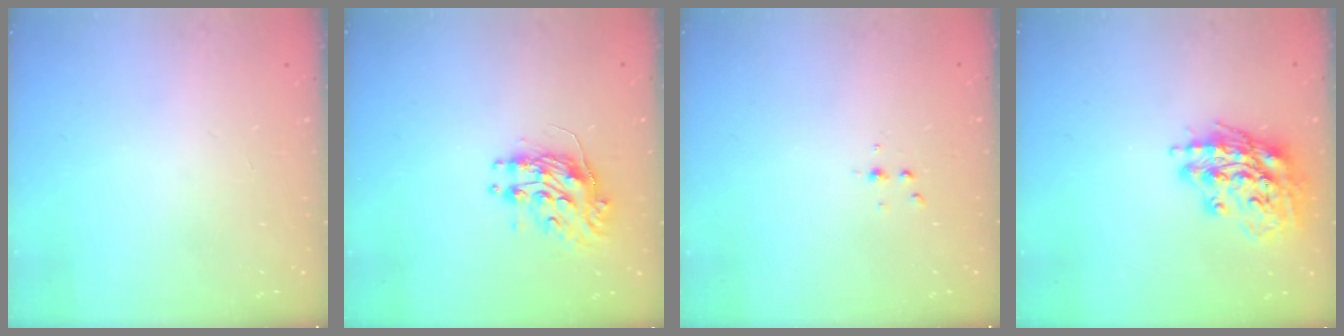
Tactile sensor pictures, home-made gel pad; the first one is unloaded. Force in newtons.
{"total": 9.8, "press": 9.8, "slide": 0.7}
{"total": 2.8, "press": 2.8, "slide": 0.4}
{"total": 17.4, "press": 17.2, "slide": 2.1}